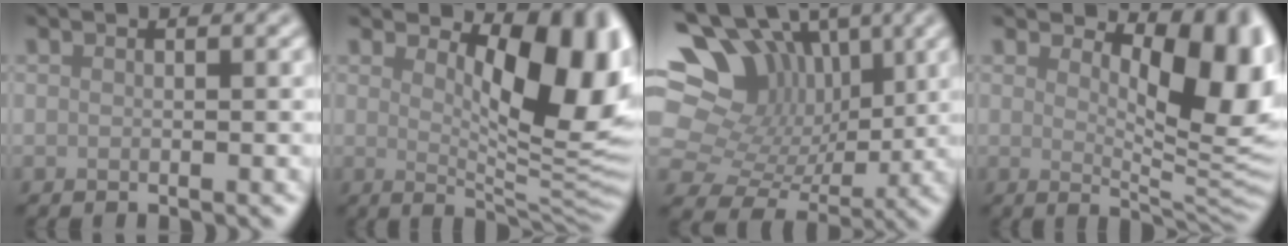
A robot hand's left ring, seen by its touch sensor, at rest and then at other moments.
{"total": 11.1, "force": [3.1, 5.0, 9.4], "torque": [-0.117, -0.008, 0.050]}
{"total": 12.5, "force": [4.5, 9.0, 7.3], "torque": [-0.162, 0.028, 0.076]}
{"total": 9.6, "force": [2.9, 4.4, 8.0], "torque": [-0.110, -0.016, 0.048]}